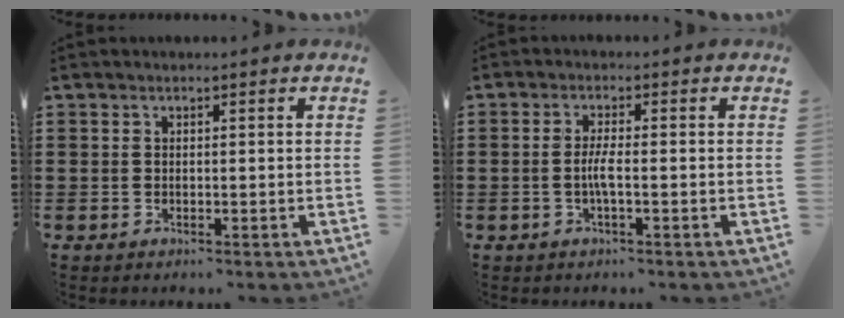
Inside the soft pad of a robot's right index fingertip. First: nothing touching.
{"total": 2.8, "force": [-0.7, 0.2, 2.7], "torque": [-0.062, -0.007, -0.019]}